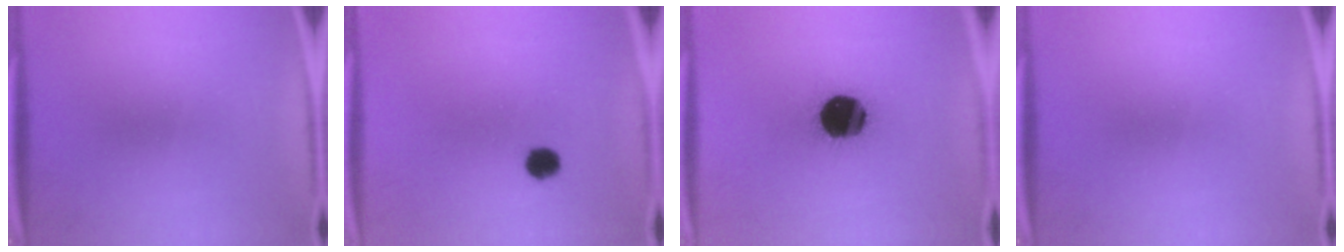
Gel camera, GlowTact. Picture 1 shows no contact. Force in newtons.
{"total": 3.2}
{"total": 19.9}
{"total": 0.0}